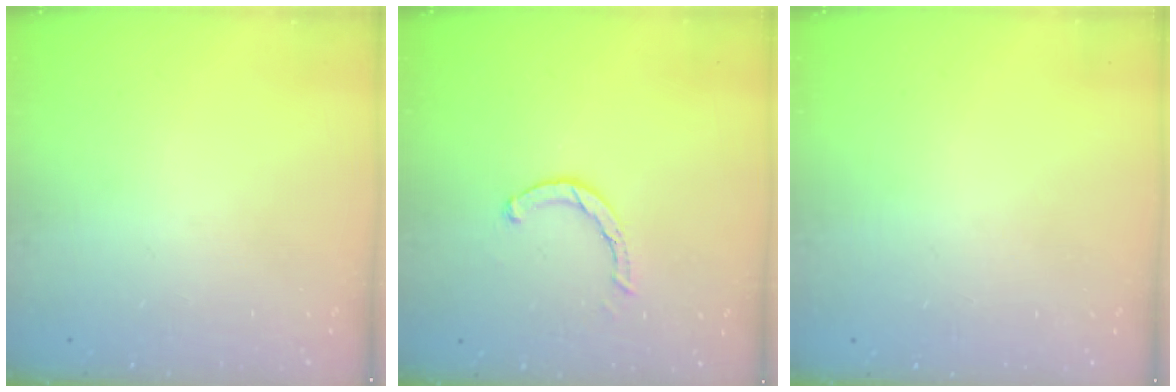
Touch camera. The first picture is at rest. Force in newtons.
{"total": 1.6, "press": 1.6, "slide": 0.2}
{"total": 2.2, "press": 2.2, "slide": 0.1}